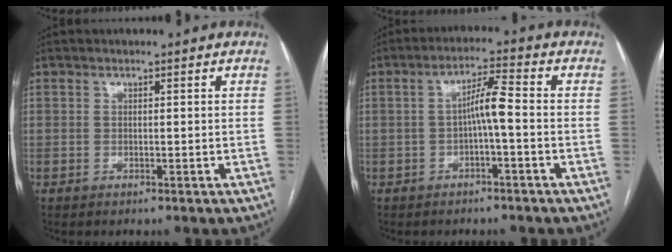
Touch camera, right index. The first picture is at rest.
{"total": 4.5, "force": [-0.7, 0.1, 4.5], "torque": [-0.078, 0.016, -0.010]}